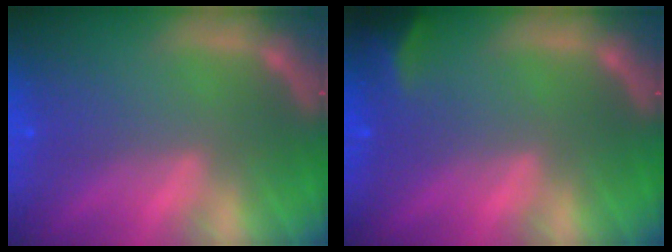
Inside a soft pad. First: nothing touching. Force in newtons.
{"total": 2.9}